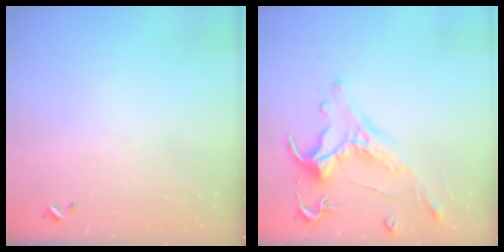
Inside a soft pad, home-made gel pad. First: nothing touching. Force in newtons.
{"total": 0.7, "press": 0.1, "slide": 0.7}